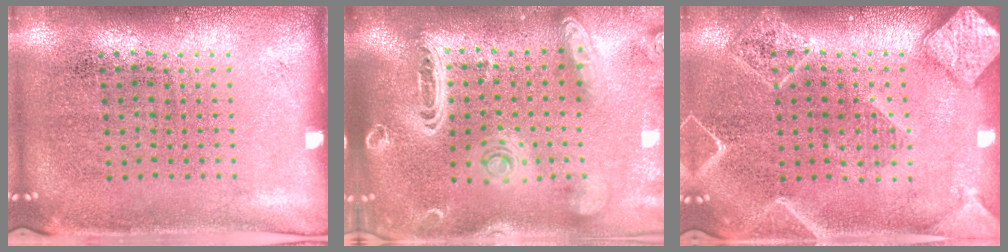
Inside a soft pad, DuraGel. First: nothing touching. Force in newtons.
{"total": 3.4, "press": 2.7, "slide": 2.0}
{"total": 2.1, "press": 2.1, "slide": 0.3}